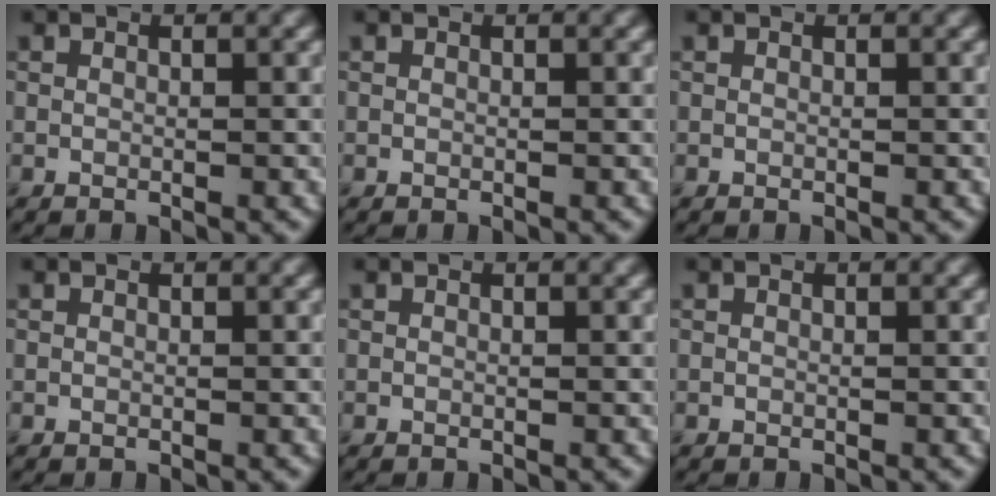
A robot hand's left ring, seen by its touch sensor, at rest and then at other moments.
{"total": 0.0}
{"total": 0.0}
{"total": 0.0}
{"total": 0.0}
{"total": 0.0}